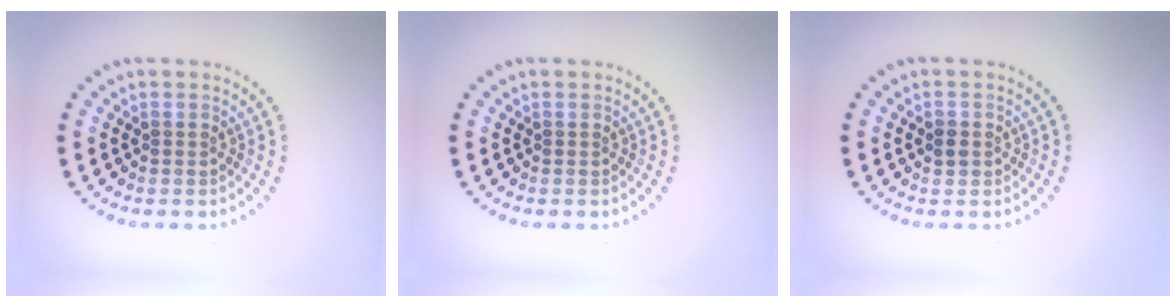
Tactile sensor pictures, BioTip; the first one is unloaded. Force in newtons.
{"total": 0.0}
{"total": 1.2, "press": 1.1, "slide": 0.3}